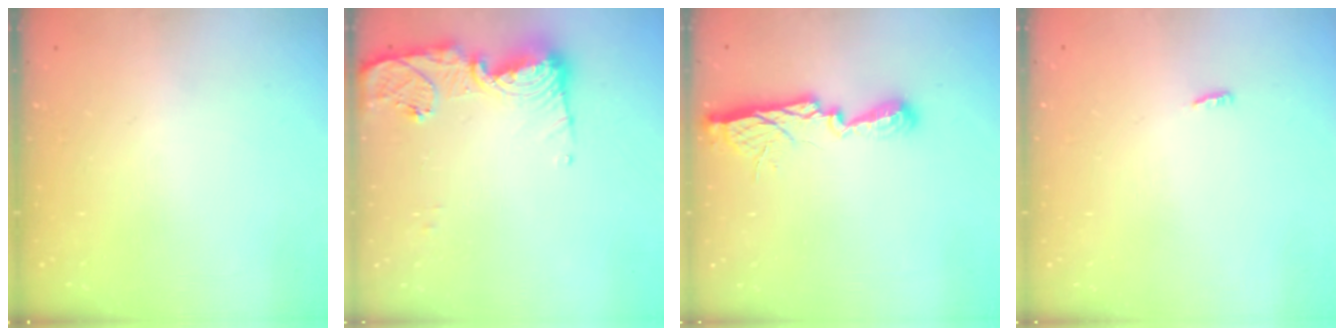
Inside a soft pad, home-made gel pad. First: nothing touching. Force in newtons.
{"total": 13.5, "press": 13.4, "slide": 1.3}
{"total": 10.1, "press": 10.1, "slide": 0.7}
{"total": 2.8, "press": 2.7, "slide": 0.8}